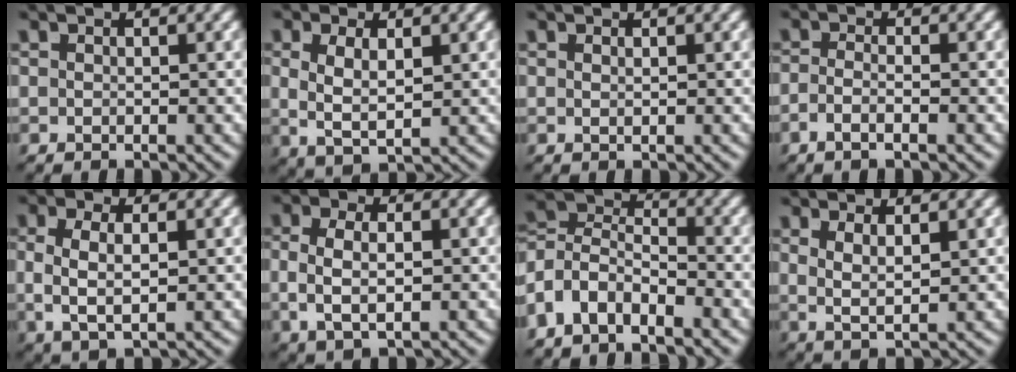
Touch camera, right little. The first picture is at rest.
{"total": 5.0, "force": [0.3, 3.3, 3.7], "torque": [-0.075, -0.005, 0.008]}
{"total": 0.6, "force": [0.2, -0.5, 0.1], "torque": [0.003, -0.004, 0.006]}
{"total": 2.1, "force": [-1.5, -0.2, 1.5], "torque": [-0.030, -0.010, -0.022]}
{"total": 4.4, "force": [0.1, 2.4, 3.6], "torque": [-0.072, -0.003, 0.009]}
{"total": 3.9, "force": [-0.1, 2.1, 3.3], "torque": [-0.060, -0.001, 0.004]}
{"total": 8.0, "force": [-1.3, 7.3, 3.2], "torque": [-0.092, -0.022, -0.035]}
{"total": 3.1, "force": [0.7, 1.4, 2.6], "torque": [-0.046, 0.000, 0.012]}